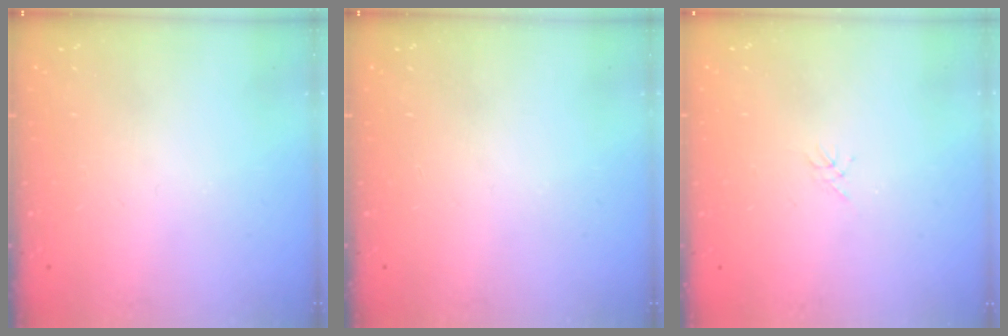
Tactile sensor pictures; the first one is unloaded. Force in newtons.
{"total": 0.0}
{"total": 0.0}